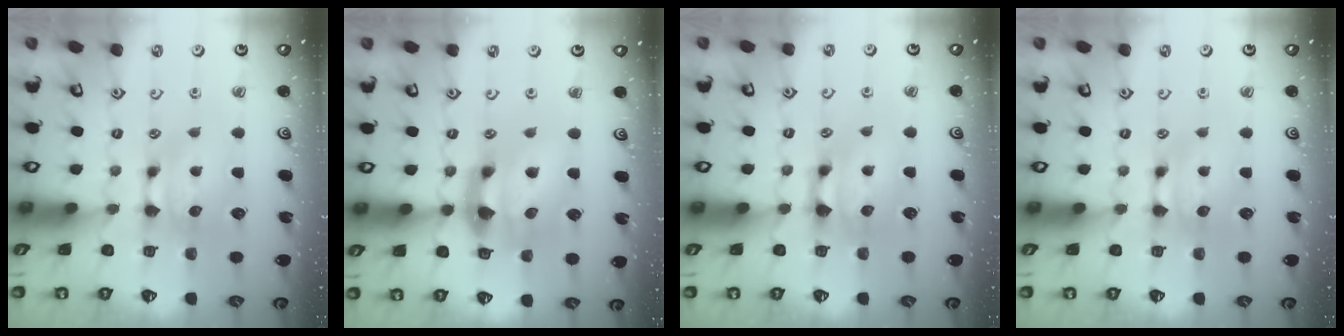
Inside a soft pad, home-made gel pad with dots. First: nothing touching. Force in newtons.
{"total": 5.9, "press": 5.6, "slide": 2.0}
{"total": 1.5, "press": 0.7, "slide": 1.4}
{"total": 0.0}